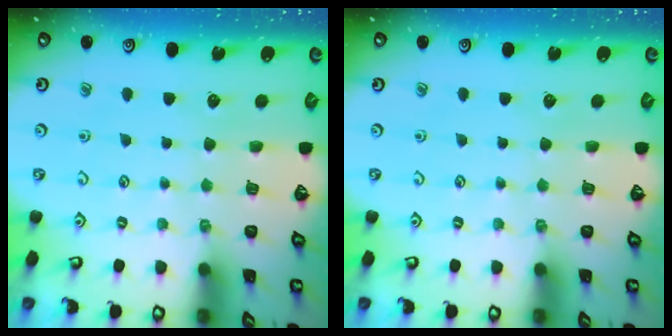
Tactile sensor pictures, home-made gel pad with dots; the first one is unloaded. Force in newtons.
{"total": 0.0}